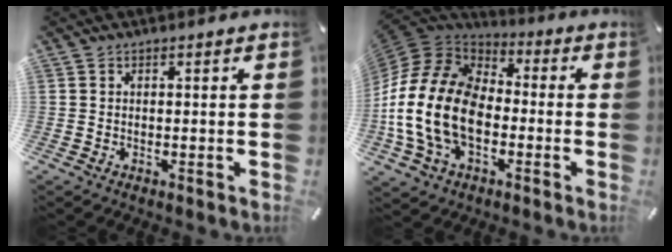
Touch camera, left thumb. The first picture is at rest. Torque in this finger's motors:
{"motor_torque": [1.04, 2.80, 2.77, 0.00, 1.05]}